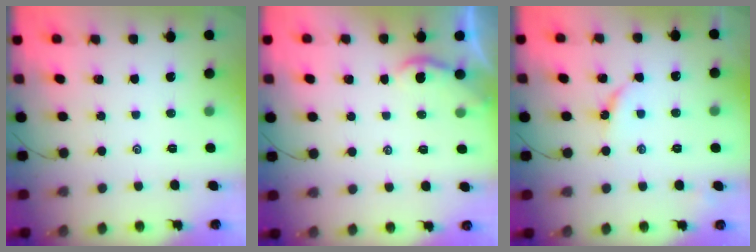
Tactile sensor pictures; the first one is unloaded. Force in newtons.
{"total": 1.6, "press": 1.6, "slide": 0.2}
{"total": 2.7, "press": 2.7, "slide": 0.4}